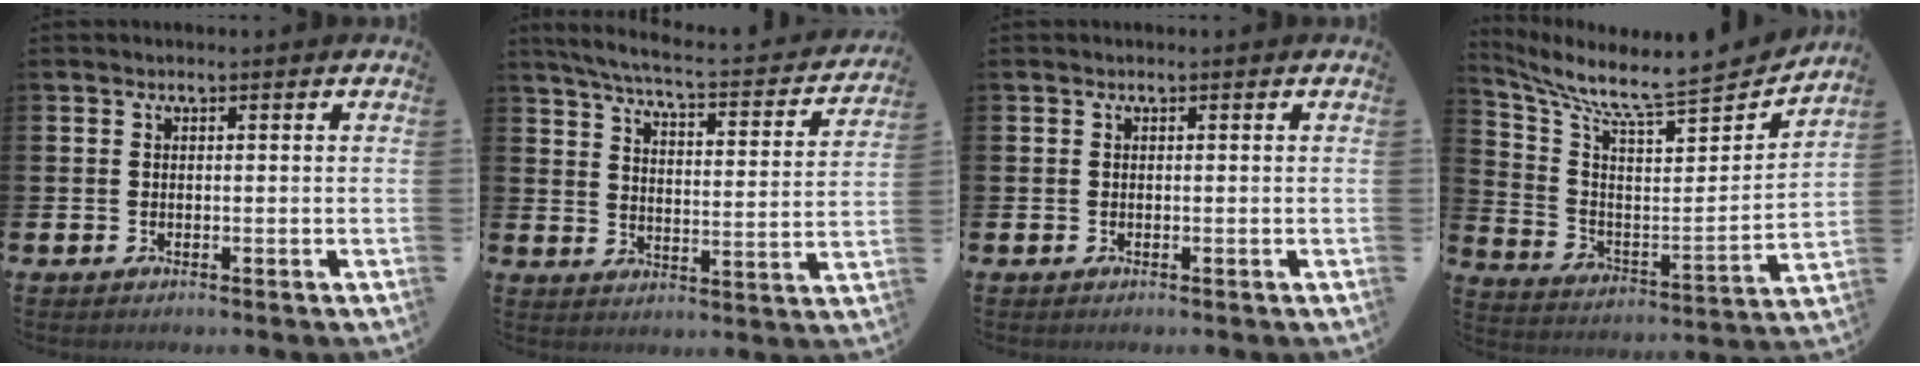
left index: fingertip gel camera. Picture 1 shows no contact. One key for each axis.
{"total": 5.3, "fx": 4.8, "fy": 0.4, "fz": 2.2, "tx": -0.062, "ty": -0.042, "tz": 0.072}
{"total": 0.0}
{"total": 8.9, "fx": 8.2, "fy": 0.9, "fz": 3.4, "tx": -0.086, "ty": -0.085, "tz": 0.126}